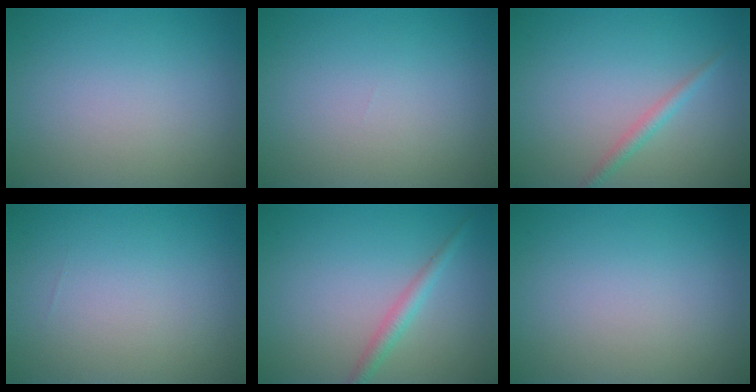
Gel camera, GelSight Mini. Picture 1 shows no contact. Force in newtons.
{"total": 0.0}
{"total": 1.4, "press": 1.4, "slide": 0.1}
{"total": 0.0}
{"total": 1.8, "press": 1.8, "slide": 0.1}
{"total": 0.0}